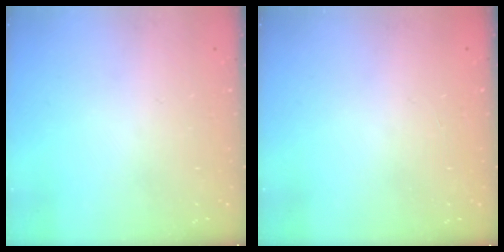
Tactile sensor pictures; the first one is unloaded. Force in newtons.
{"total": 0.9, "press": 0.0, "slide": 0.9}